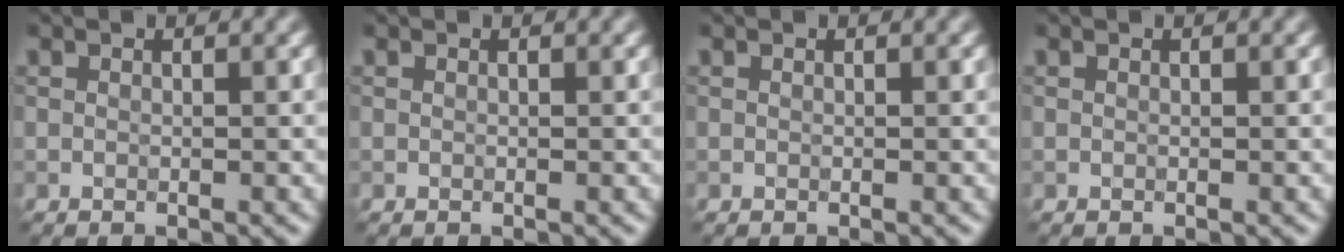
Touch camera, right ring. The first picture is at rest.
{"total": 0.0}
{"total": 0.0}
{"total": 0.0}